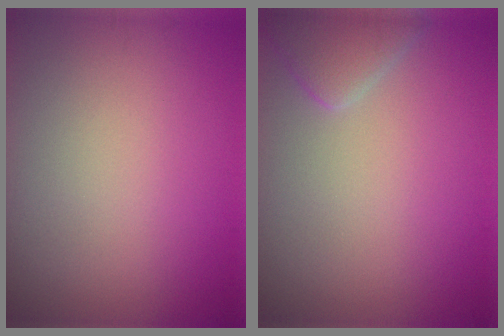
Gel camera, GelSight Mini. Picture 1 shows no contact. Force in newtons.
{"total": 2.8, "press": 2.8, "slide": 0.1}